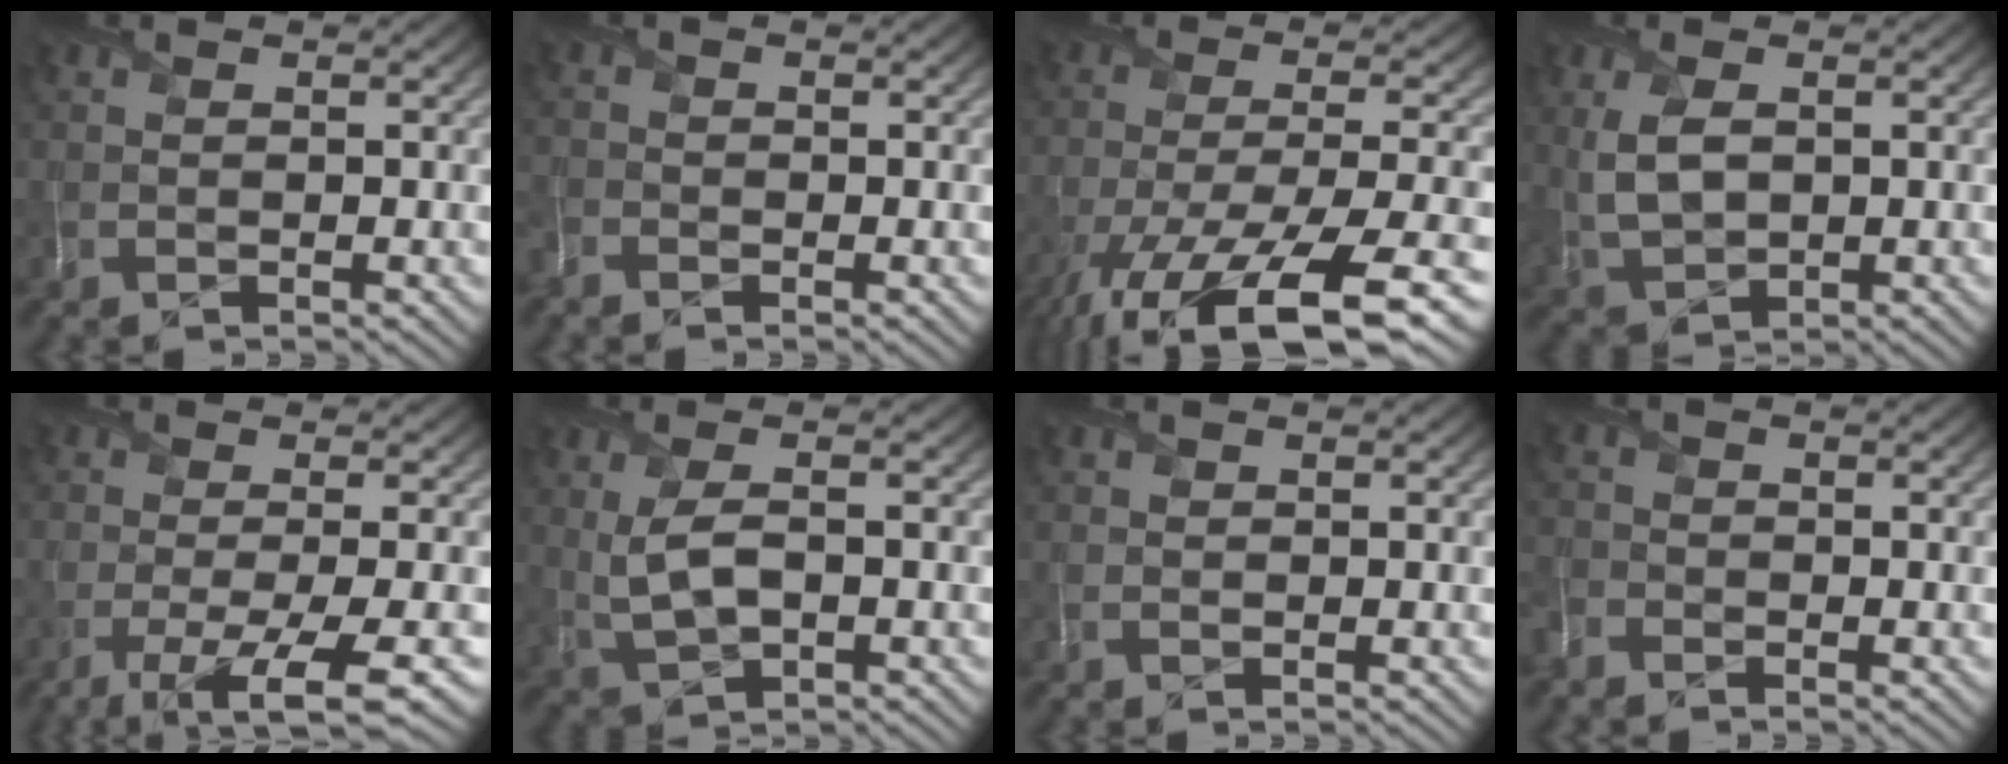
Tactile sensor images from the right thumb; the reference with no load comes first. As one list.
[{"total": 1.9, "force": [-1.7, 0.6, 0.6], "torque": [-0.014, -0.008, -0.045]}, {"total": 15.9, "force": [-10.0, 5.2, 11.2], "torque": [-0.214, -0.045, -0.147]}, {"total": 5.0, "force": [1.0, 2.9, 3.9], "torque": [-0.100, 0.000, 0.026]}, {"total": 7.0, "force": [-3.2, 1.4, 6.0], "torque": [-0.093, -0.004, -0.053]}, {"total": 4.3, "force": [0.6, 1.7, 3.9], "torque": [-0.093, 0.004, 0.013]}, {"total": 0.7, "force": [0.0, 0.6, 0.4], "torque": [-0.006, 0.000, 0.000]}, {"total": 2.3, "force": [-2.0, 0.9, 0.7], "torque": [-0.016, -0.008, -0.054]}]